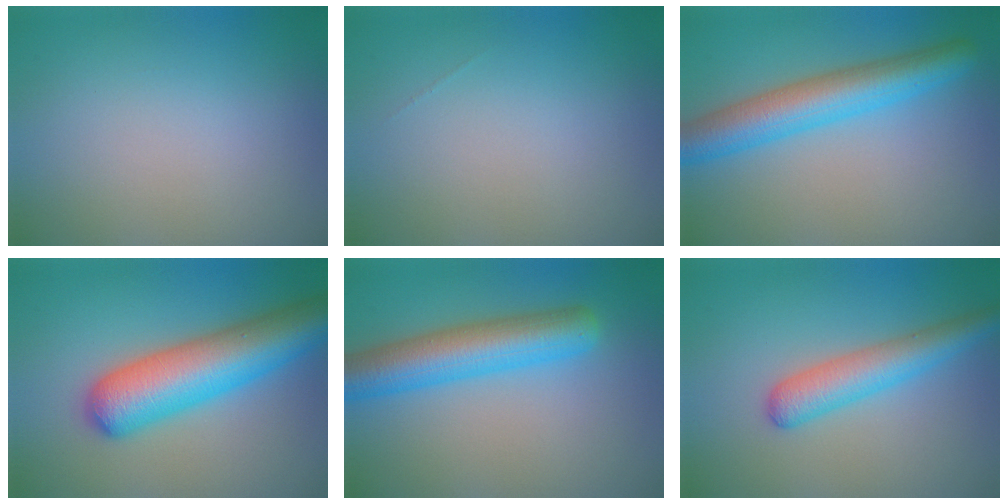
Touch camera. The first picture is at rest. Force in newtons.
{"total": 0.0}
{"total": 6.5, "press": 6.5, "slide": 0.3}
{"total": 9.0, "press": 9.0, "slide": 0.3}
{"total": 7.0, "press": 7.0, "slide": 0.2}
{"total": 4.1, "press": 4.1, "slide": 0.1}